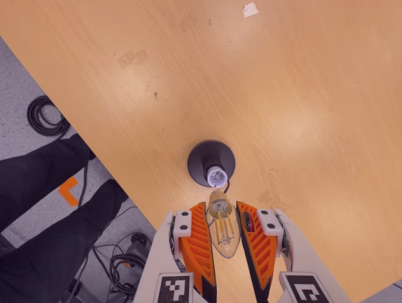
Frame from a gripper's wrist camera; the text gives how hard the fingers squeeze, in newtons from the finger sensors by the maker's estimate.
{"total": 15.7, "left": 17.6, "right": 13.9}